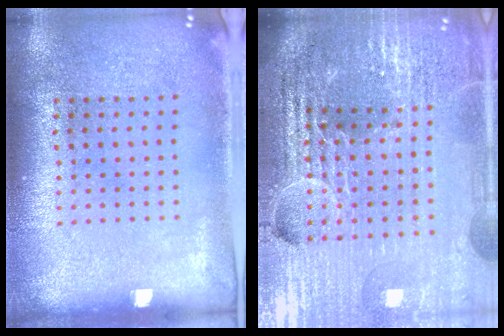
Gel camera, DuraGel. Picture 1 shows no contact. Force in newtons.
{"total": 6.7, "press": 5.9, "slide": 3.1}